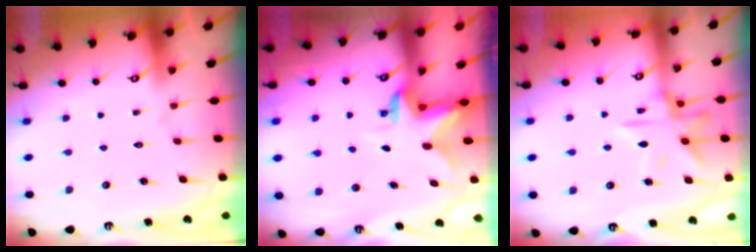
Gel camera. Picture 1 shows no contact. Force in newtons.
{"total": 2.7, "press": 2.7, "slide": 0.5}
{"total": 13.1, "press": 13.1, "slide": 0.9}